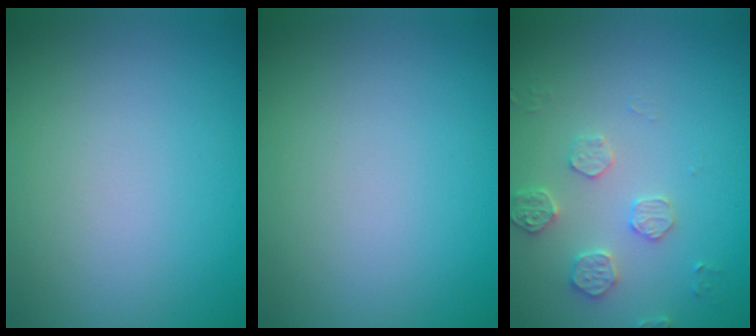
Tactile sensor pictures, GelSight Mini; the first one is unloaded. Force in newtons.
{"total": 0.0}
{"total": 2.5, "press": 2.5, "slide": 0.5}